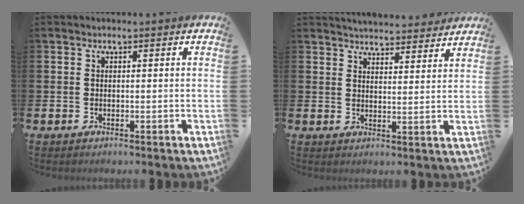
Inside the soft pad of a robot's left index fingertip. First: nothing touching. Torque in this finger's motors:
{"motor_torque": [1.09, -1.05, 0.21, 0.10]}